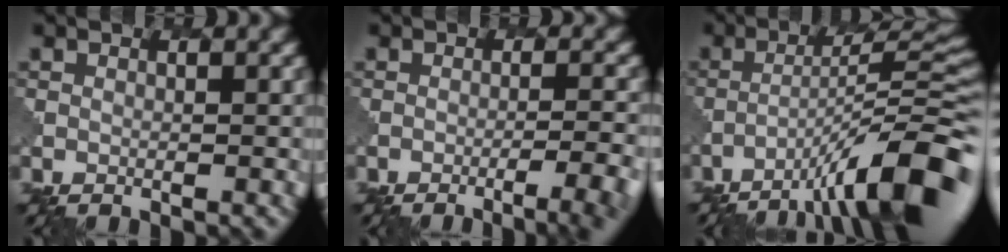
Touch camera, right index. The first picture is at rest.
{"total": 5.4, "force": [-3.3, 1.5, 4.0], "torque": [-0.044, 0.004, -0.034]}
{"total": 10.9, "force": [-6.5, 1.6, 8.6], "torque": [-0.128, 0.016, -0.106]}